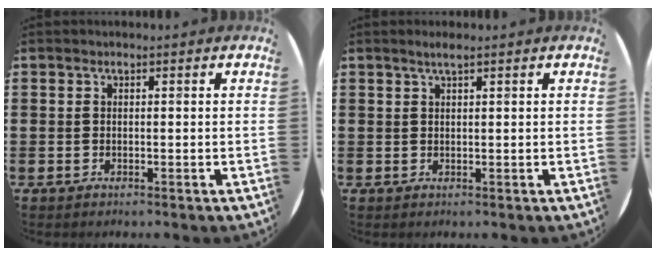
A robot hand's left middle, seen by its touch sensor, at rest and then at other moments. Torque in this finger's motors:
{"motor_torque": [0.29, -0.16, 0.01, 0.05]}